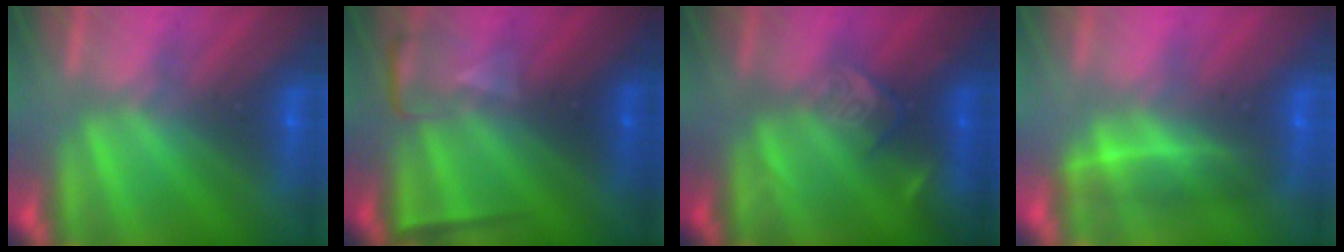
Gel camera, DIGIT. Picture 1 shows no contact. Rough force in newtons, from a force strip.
{"total": 2.2}
{"total": 2.4}
{"total": 2.0}